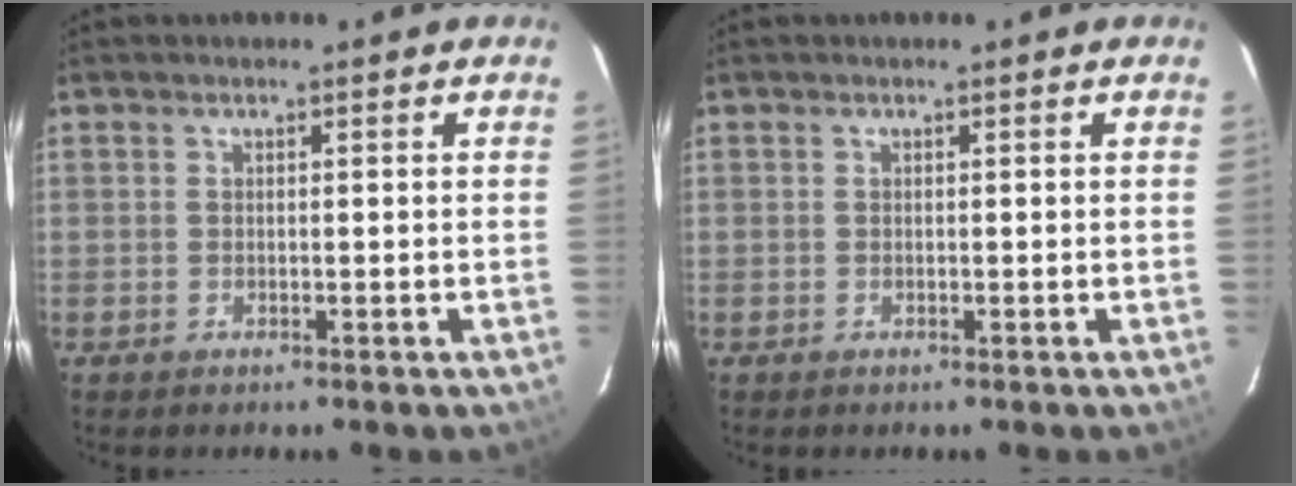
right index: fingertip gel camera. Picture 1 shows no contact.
{"total": 0.0}